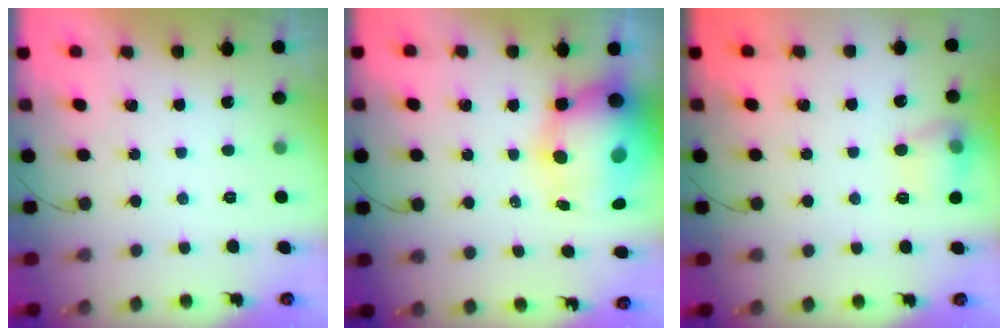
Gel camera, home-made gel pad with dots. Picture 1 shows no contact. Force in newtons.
{"total": 16.2, "press": 15.7, "slide": 3.8}
{"total": 10.2, "press": 10.2, "slide": 0.5}